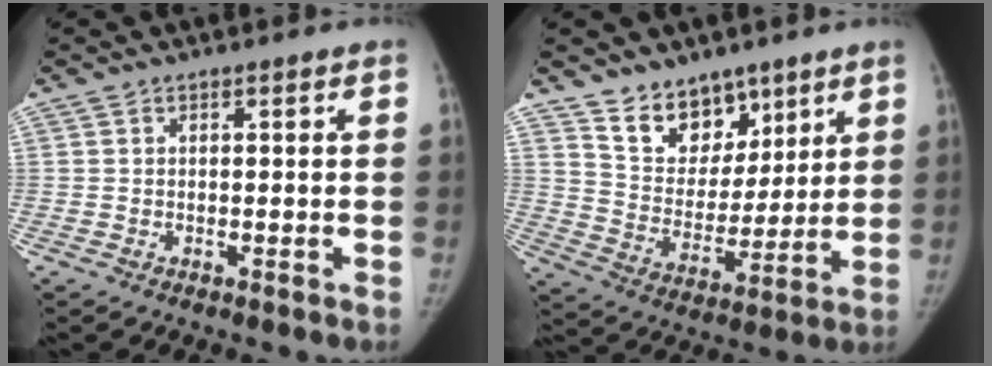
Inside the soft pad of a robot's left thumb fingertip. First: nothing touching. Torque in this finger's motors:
{"motor_torque": [0.02, 0.08, 0.62, -0.53, 0.08]}